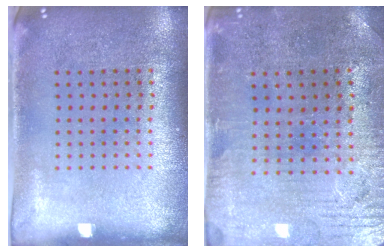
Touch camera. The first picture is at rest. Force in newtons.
{"total": 0.9, "press": 0.7, "slide": 0.6}